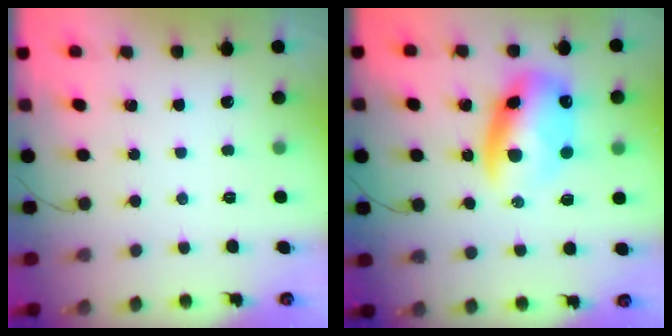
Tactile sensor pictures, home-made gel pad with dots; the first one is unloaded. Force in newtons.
{"total": 12.0, "press": 11.6, "slide": 3.2}